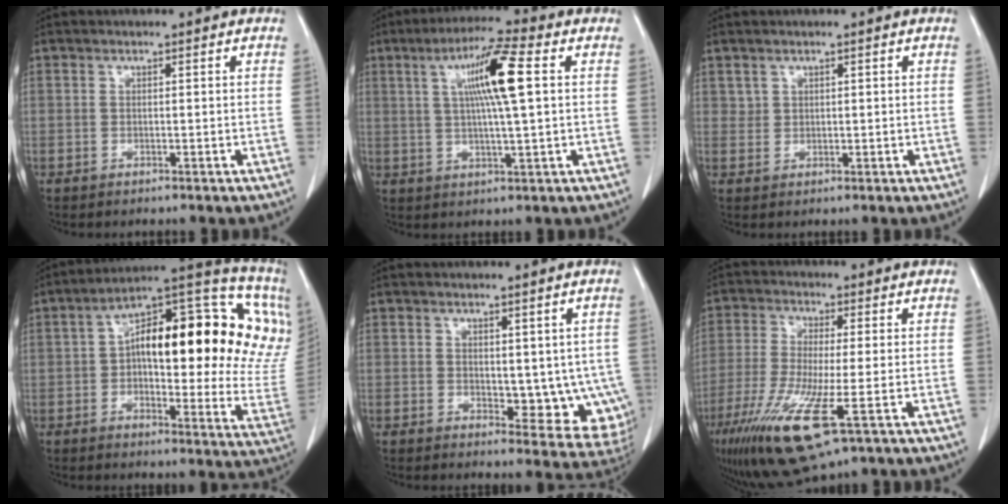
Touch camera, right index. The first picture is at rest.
{"total": 10.1, "force": [2.4, 0.1, 9.8], "torque": [-0.178, 0.009, 0.039]}
{"total": 1.3, "force": [0.9, 1.0, 0.0], "torque": [0.012, 0.005, 0.015]}
{"total": 25.7, "force": [6.4, 9.8, 22.9], "torque": [-0.260, 0.062, 0.086]}
{"total": 9.2, "force": [-0.2, 5.1, 7.6], "torque": [-0.072, -0.011, 0.009]}
{"total": 13.1, "force": [-5.7, 1.7, 11.6], "torque": [-0.234, -0.041, -0.098]}